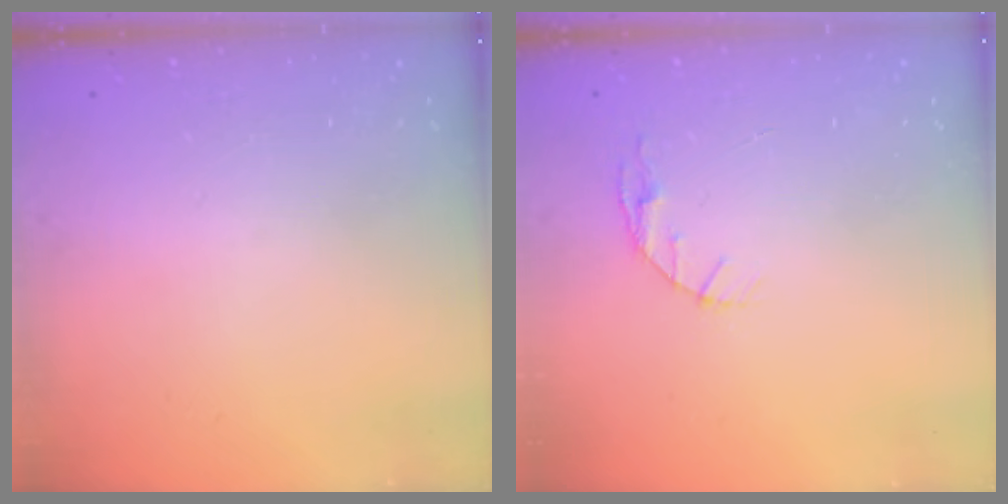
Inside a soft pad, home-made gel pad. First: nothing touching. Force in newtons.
{"total": 5.0, "press": 4.9, "slide": 0.6}